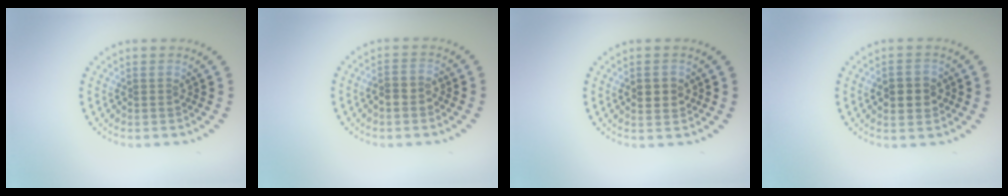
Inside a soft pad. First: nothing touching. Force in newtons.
{"total": 1.6, "press": 1.4, "slide": 0.8}
{"total": 1.7, "press": 1.7, "slide": 0.1}
{"total": 2.8, "press": 2.8, "slide": 0.2}